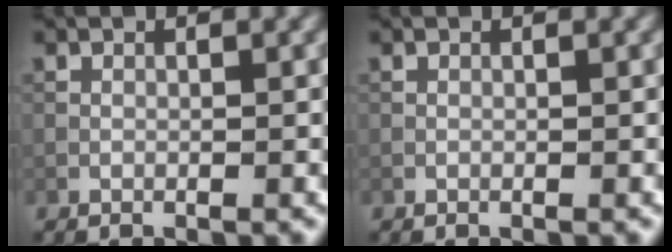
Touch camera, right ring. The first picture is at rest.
{"total": 0.0}